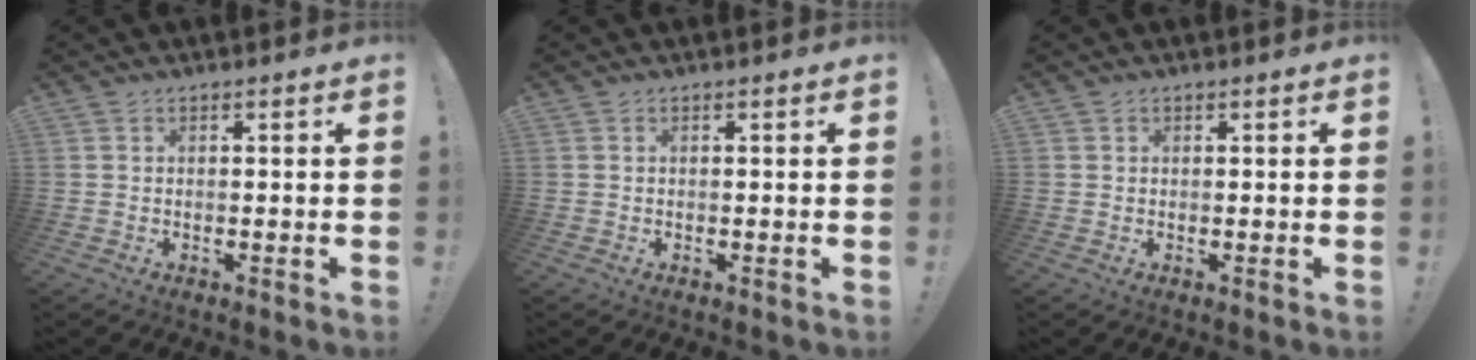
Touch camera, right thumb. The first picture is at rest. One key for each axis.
{"total": 0.0}
{"total": 0.6, "fx": 0.4, "fy": 0.5, "fz": 0.0, "tx": 0.002, "ty": -0.001, "tz": 0.007}